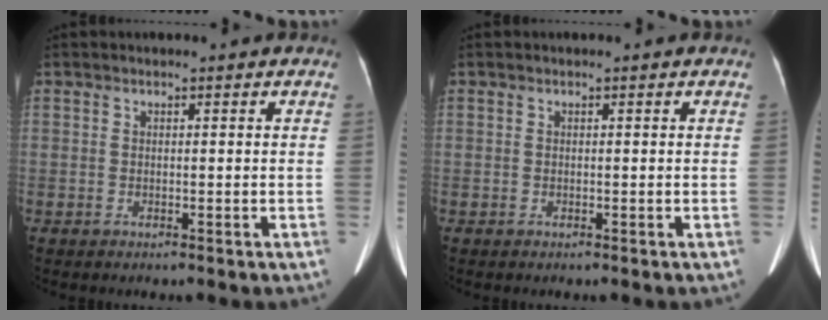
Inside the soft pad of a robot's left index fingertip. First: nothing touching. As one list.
[{"total": 0.0}]